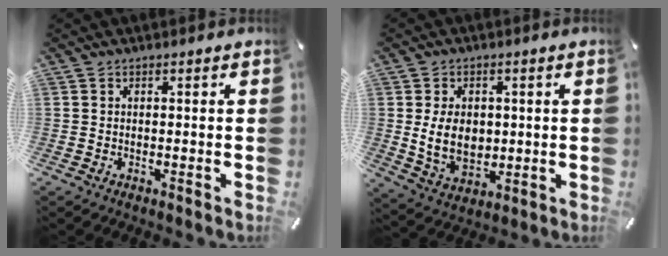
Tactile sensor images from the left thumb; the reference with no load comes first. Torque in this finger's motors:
{"motor_torque": [0.24, 0.35, 1.03, -0.17, 0.31]}